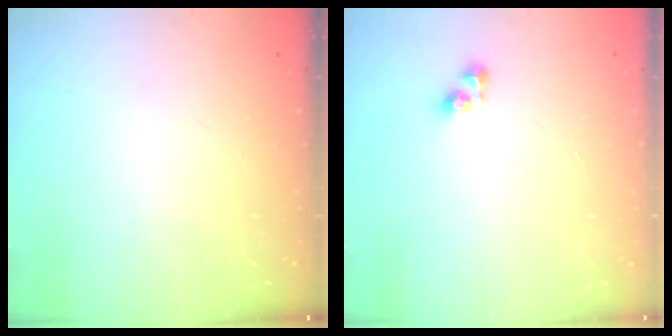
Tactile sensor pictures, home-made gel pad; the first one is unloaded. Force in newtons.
{"total": 4.0, "press": 3.9, "slide": 0.6}